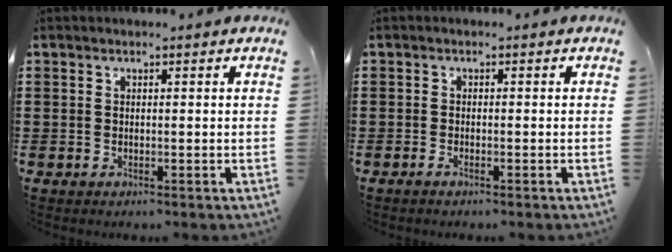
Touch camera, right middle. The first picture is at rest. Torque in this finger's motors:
{"motor_torque": [-0.26, 0.53, -0.03, -0.01]}